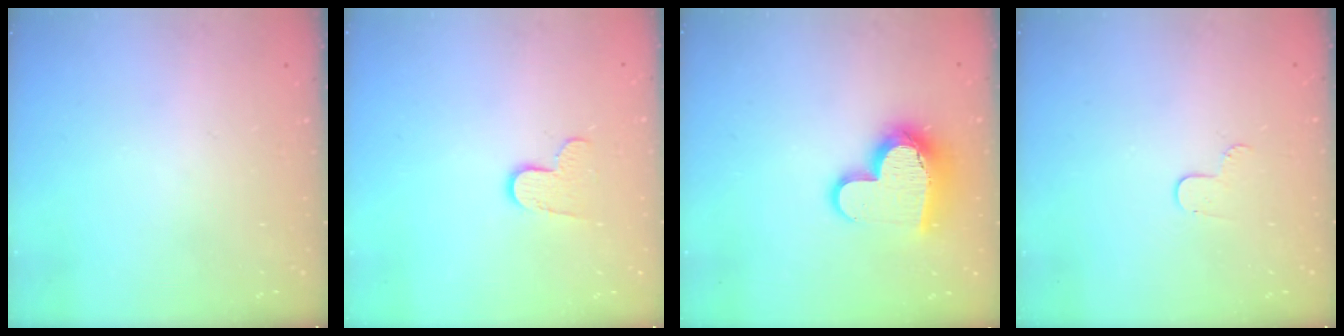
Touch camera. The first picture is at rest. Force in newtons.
{"total": 7.2, "press": 7.2, "slide": 0.4}
{"total": 14.6, "press": 14.5, "slide": 1.2}
{"total": 3.5, "press": 3.5, "slide": 0.4}